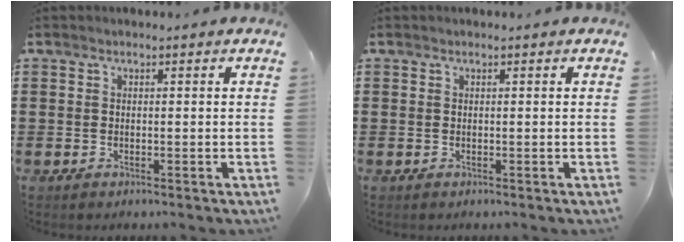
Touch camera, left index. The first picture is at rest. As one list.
[{"total": 0.0}]